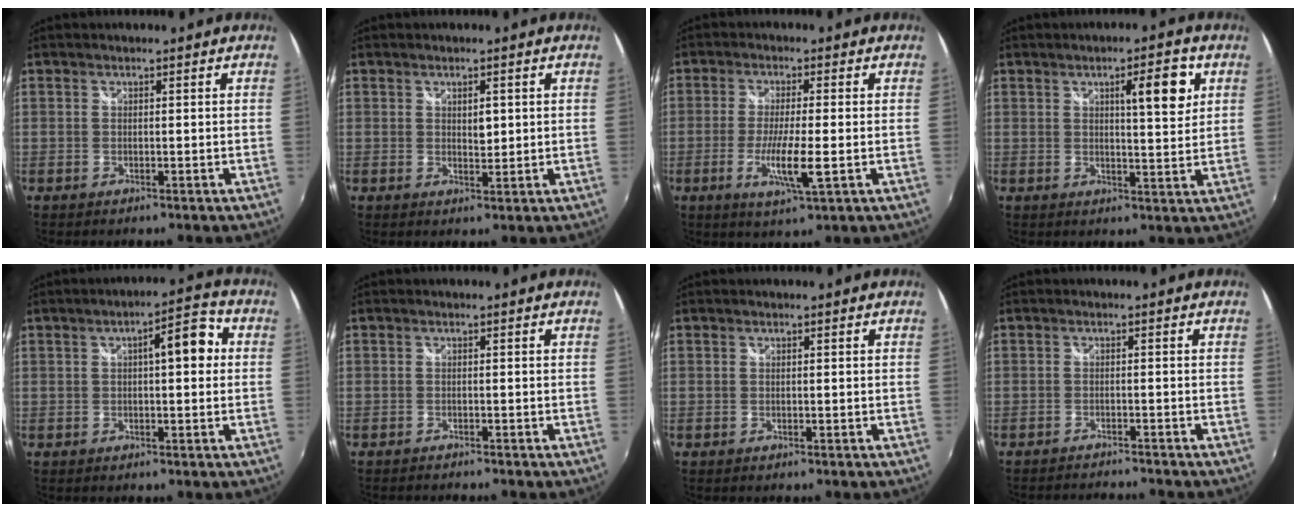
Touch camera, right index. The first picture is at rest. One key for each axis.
{"total": 2.1, "fx": 0.5, "fy": 1.2, "fz": 1.7, "tx": -0.024, "ty": 0.002, "tz": 0.008}
{"total": 7.0, "fx": -2.0, "fy": 0.1, "fz": 6.7, "tx": -0.130, "ty": -0.015, "tz": -0.040}
{"total": 7.3, "fx": 2.8, "fy": 1.7, "fz": 6.5, "tx": -0.084, "ty": 0.005, "tz": 0.040}
{"total": 6.7, "fx": 1.0, "fy": 2.1, "fz": 6.3, "tx": -0.087, "ty": 0.020, "tz": 0.015}
{"total": 2.0, "fx": -2.0, "fy": 0.1, "fz": 0.4, "tx": -0.017, "ty": -0.013, "tz": -0.037}
{"total": 0.0}
{"total": 5.8, "fx": -5.6, "fy": 0.0, "fz": 1.4, "tx": -0.042, "ty": -0.011, "tz": -0.089}